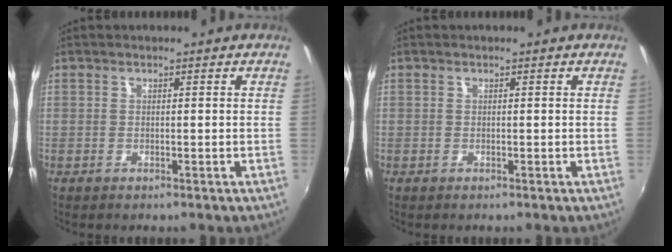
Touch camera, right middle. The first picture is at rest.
{"total": 0.0}